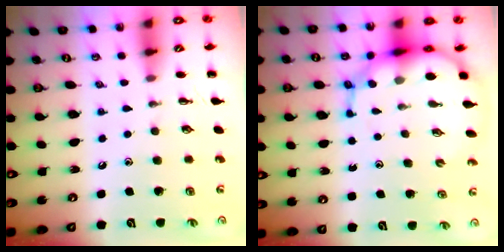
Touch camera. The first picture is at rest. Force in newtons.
{"total": 11.6, "press": 11.1, "slide": 3.1}